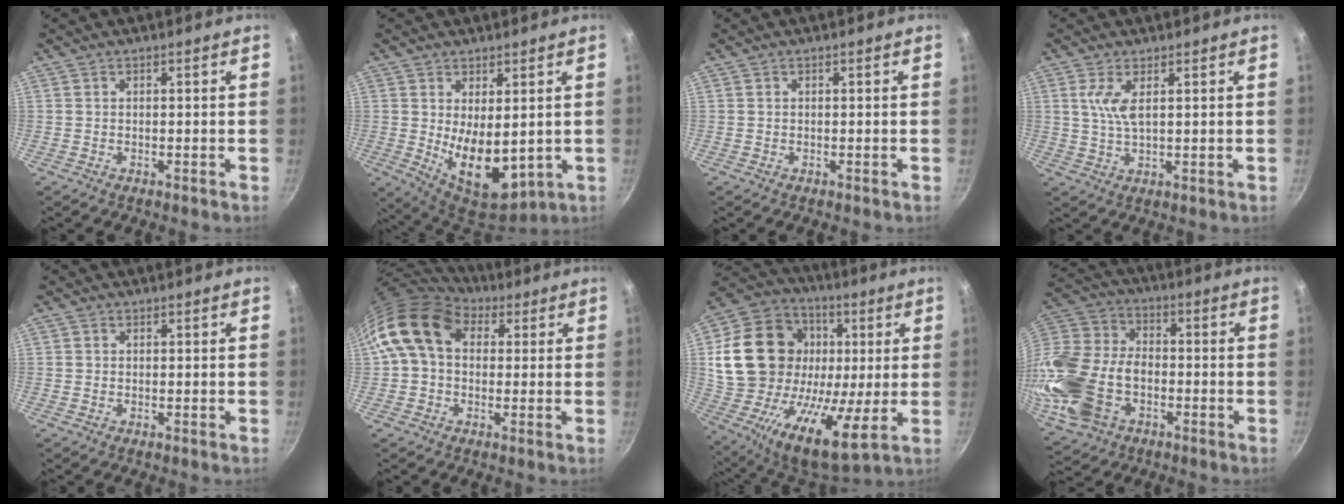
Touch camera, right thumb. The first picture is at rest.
{"total": 11.8, "force": [0.3, 6.1, 10.1], "torque": [-0.130, -0.035, 0.028]}
{"total": 0.0}
{"total": 4.8, "force": [1.6, 1.5, 4.3], "torque": [-0.092, -0.009, 0.034]}
{"total": 0.5, "force": [0.1, 0.5, 0.1], "torque": [0.000, 0.002, 0.000]}
{"total": 13.7, "force": [3.9, 9.9, 8.6], "torque": [-0.134, 0.015, 0.050]}
{"total": 28.3, "force": [5.4, 19.5, 19.7], "torque": [-0.338, -0.016, 0.089]}
{"total": 21.1, "force": [-5.9, 14.2, 14.5], "torque": [-0.307, 0.025, -0.115]}